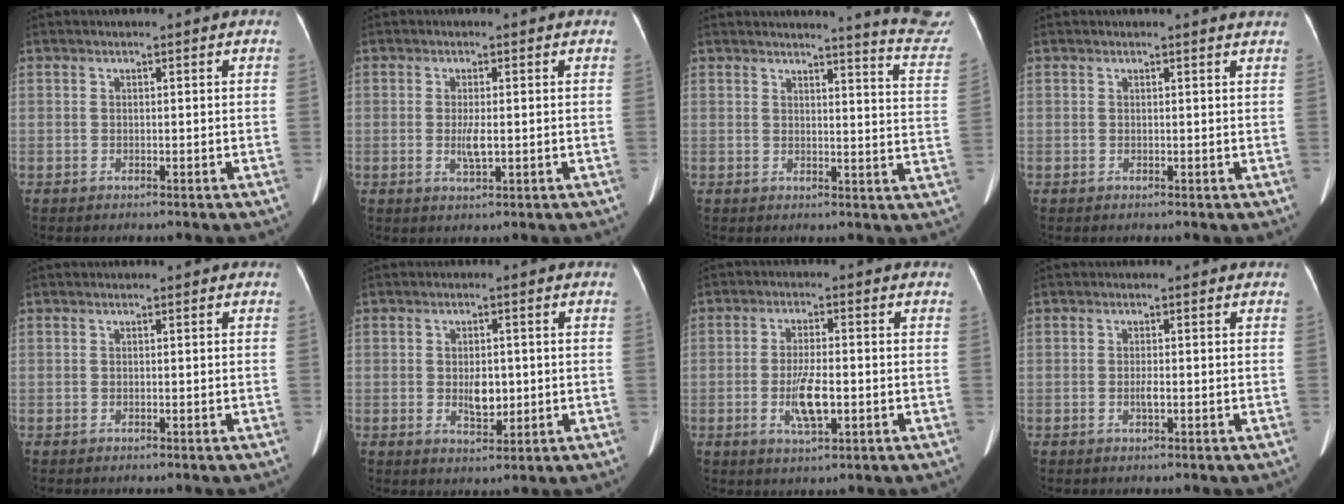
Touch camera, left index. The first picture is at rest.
{"total": 2.6, "force": [-0.2, 0.5, 2.5], "torque": [-0.052, -0.004, 0.000]}
{"total": 12.5, "force": [12.3, -1.4, 1.7], "torque": [-0.010, -0.118, 0.109]}
{"total": 1.7, "force": [1.6, -0.3, 0.3], "torque": [-0.017, -0.009, 0.009]}
{"total": 0.0}
{"total": 4.1, "force": [-0.3, 2.2, 3.4], "torque": [-0.059, -0.002, 0.004]}
{"total": 5.8, "force": [-1.5, 1.4, 5.4], "torque": [-0.109, -0.004, -0.021]}
{"total": 1.2, "force": [-0.3, 0.2, 1.1], "torque": [-0.024, -0.001, -0.004]}